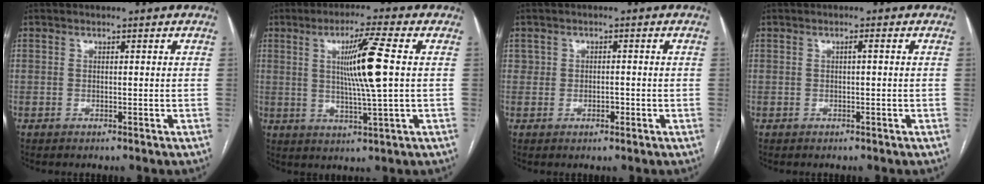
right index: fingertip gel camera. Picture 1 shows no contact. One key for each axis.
{"total": 9.4, "fx": 1.6, "fy": -0.9, "fz": 9.2, "tx": -0.165, "ty": -0.004, "tz": 0.031}
{"total": 1.8, "fx": -0.3, "fy": 1.4, "fz": 1.0, "tx": -0.013, "ty": 0.006, "tz": -0.002}
{"total": 0.6, "fx": 0.1, "fy": 0.0, "fz": 0.6, "tx": -0.011, "ty": 0.002, "tz": 0.002}